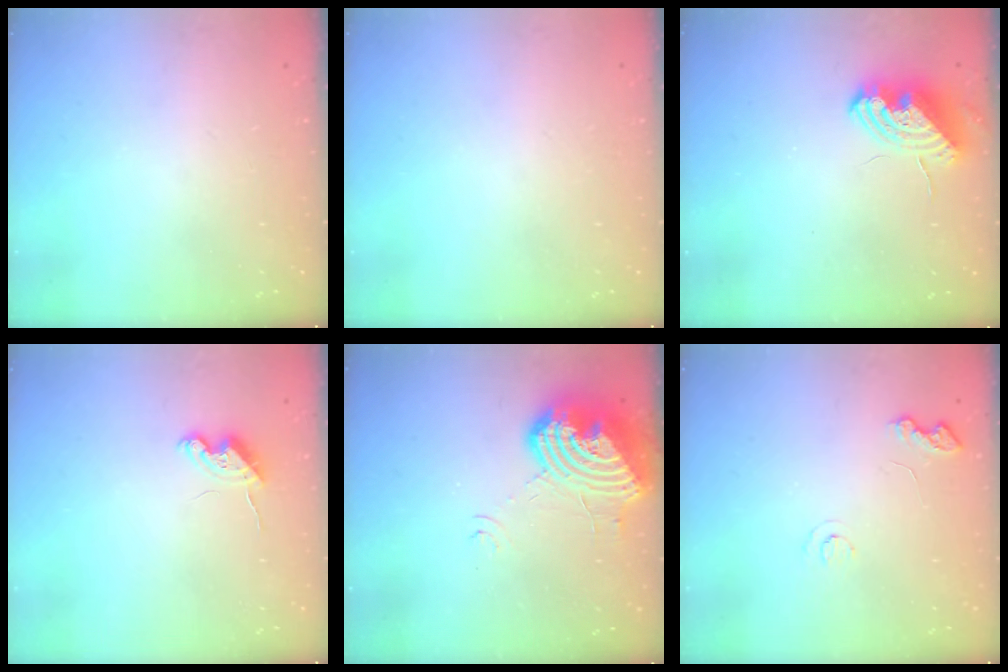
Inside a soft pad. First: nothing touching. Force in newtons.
{"total": 0.0}
{"total": 9.1, "press": 9.0, "slide": 1.4}
{"total": 5.9, "press": 5.9, "slide": 0.9}
{"total": 15.1, "press": 15.0, "slide": 1.7}
{"total": 4.7, "press": 4.7, "slide": 0.5}